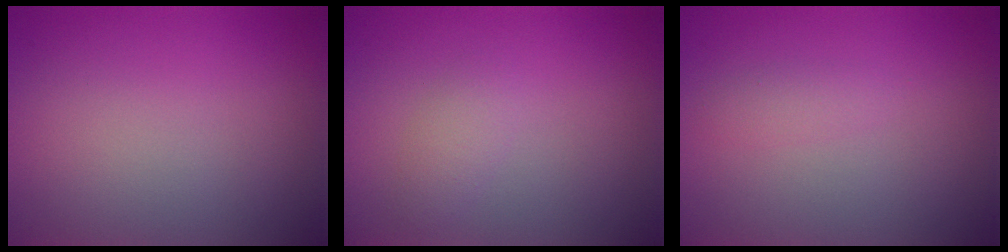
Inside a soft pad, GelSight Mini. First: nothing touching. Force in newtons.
{"total": 1.3, "press": 1.3, "slide": 0.0}
{"total": 1.0, "press": 1.0, "slide": 0.1}